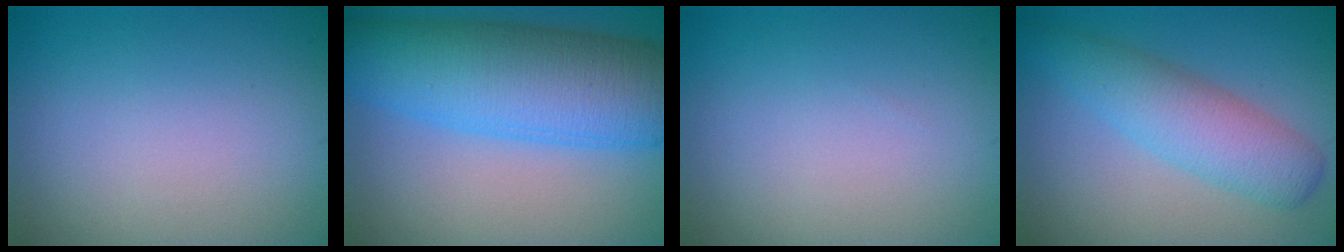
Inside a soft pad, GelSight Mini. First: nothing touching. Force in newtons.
{"total": 11.7, "press": 11.7, "slide": 0.2}
{"total": 0.0}
{"total": 4.9, "press": 4.9, "slide": 0.1}